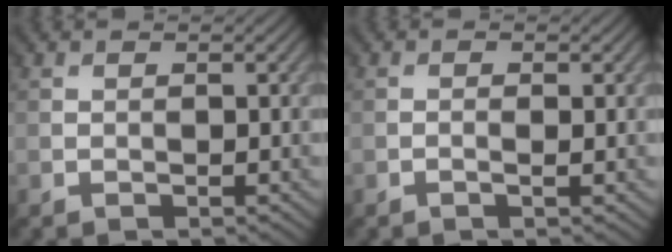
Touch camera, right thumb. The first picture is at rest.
{"total": 0.6, "force": [-0.3, 0.0, 0.5], "torque": [-0.012, -0.001, -0.006]}